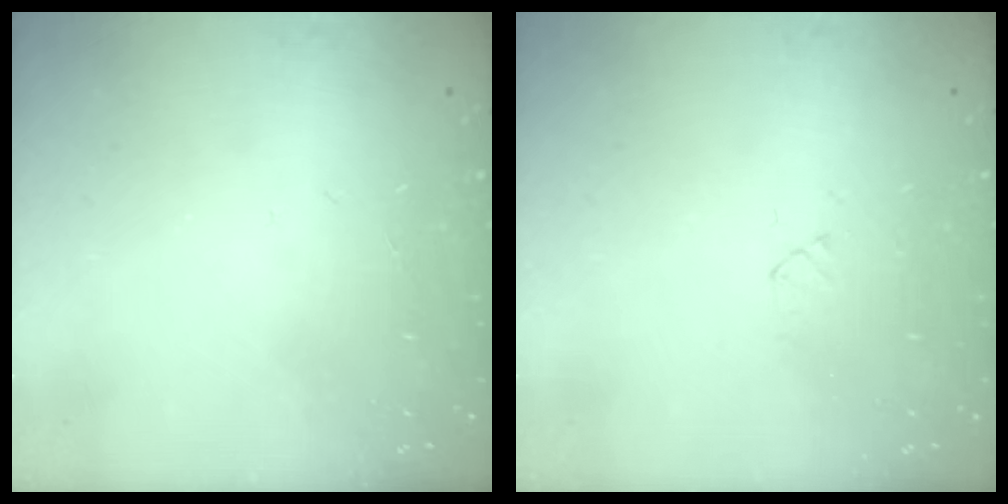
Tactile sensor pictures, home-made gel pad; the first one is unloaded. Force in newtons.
{"total": 2.4, "press": 2.4, "slide": 0.3}